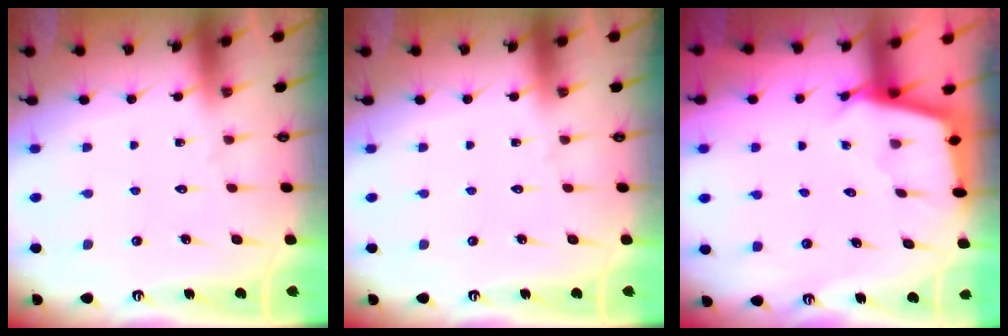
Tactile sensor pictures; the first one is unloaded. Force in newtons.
{"total": 0.0}
{"total": 2.5, "press": 2.5, "slide": 0.1}